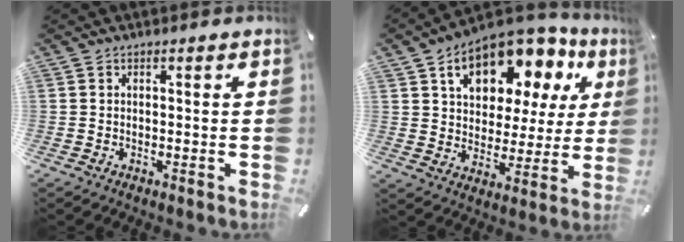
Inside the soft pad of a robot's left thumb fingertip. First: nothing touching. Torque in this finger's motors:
{"motor_torque": [2.52, 2.49, 1.74, -1.03, 0.31]}